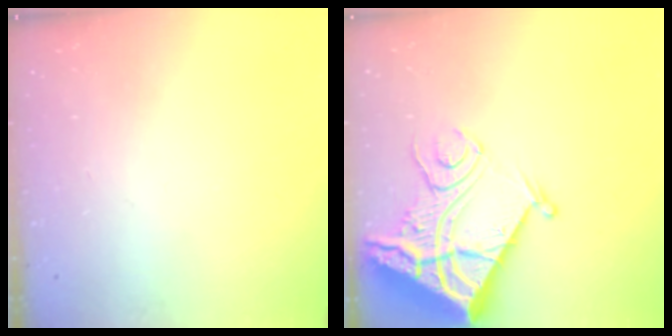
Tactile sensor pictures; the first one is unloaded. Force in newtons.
{"total": 17.7, "press": 17.5, "slide": 2.3}